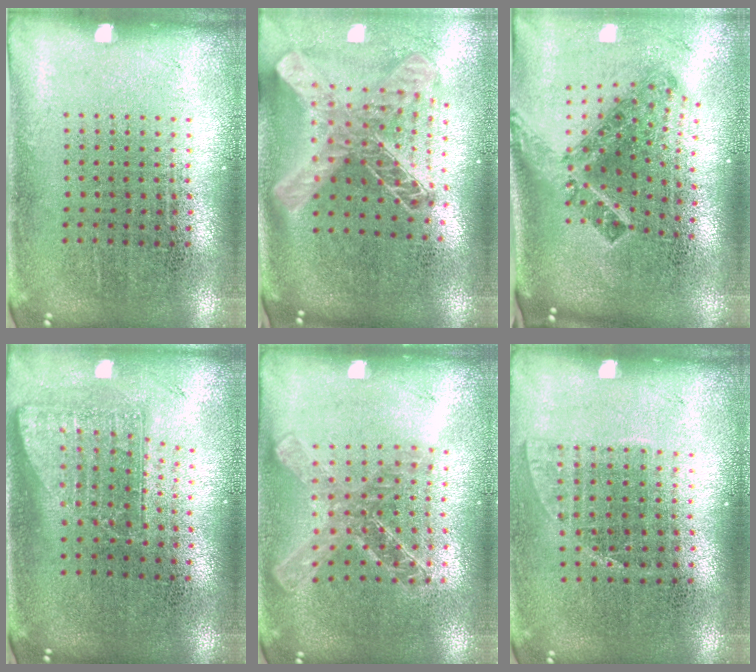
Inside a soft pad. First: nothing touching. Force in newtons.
{"total": 2.1, "press": 1.6, "slide": 1.4}
{"total": 2.0, "press": 1.3, "slide": 1.6}
{"total": 1.7, "press": 1.2, "slide": 1.1}
{"total": 1.6, "press": 1.4, "slide": 0.7}
{"total": 1.0, "press": 0.8, "slide": 0.6}